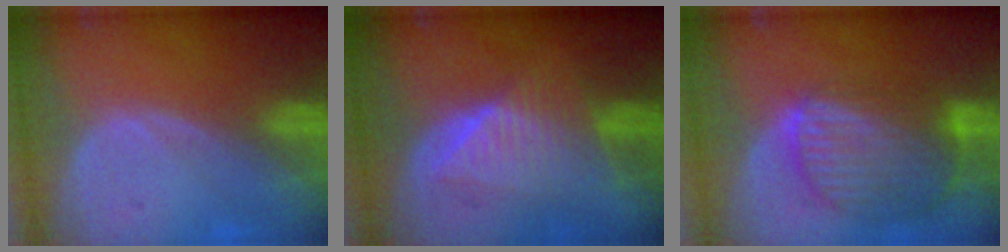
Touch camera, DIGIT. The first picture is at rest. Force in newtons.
{"total": 6.9, "press": 6.9, "slide": 0.2}
{"total": 10.4, "press": 8.7, "slide": 5.6}